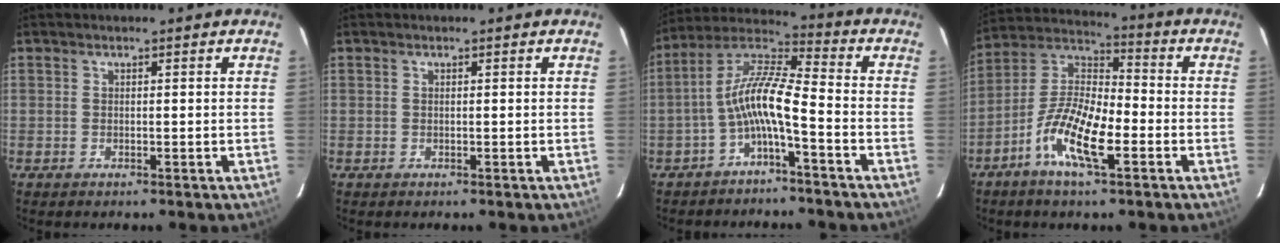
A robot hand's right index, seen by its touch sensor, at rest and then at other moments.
{"total": 0.0}
{"total": 9.7, "force": [-3.5, 1.5, 9.0], "torque": [-0.198, 0.018, -0.070]}
{"total": 12.9, "force": [-5.7, 3.9, 10.9], "torque": [-0.221, 0.003, -0.118]}